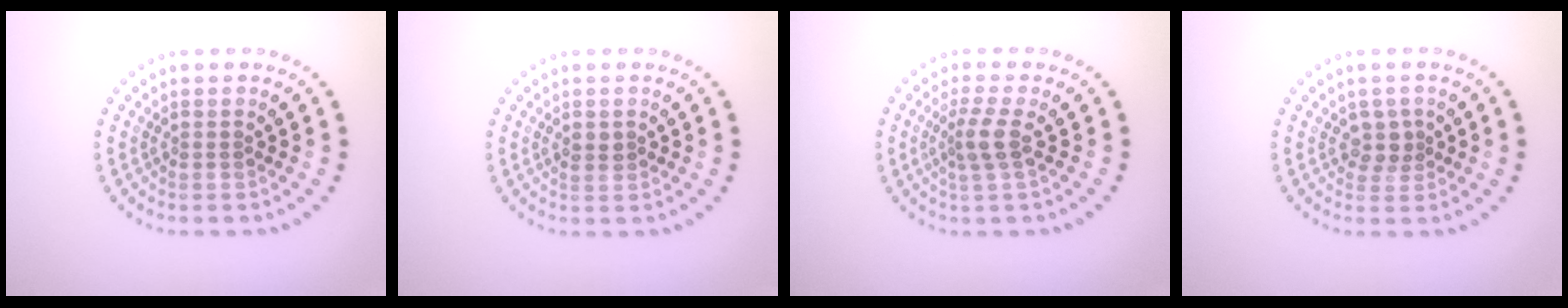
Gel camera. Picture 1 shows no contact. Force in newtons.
{"total": 1.2, "press": 1.2, "slide": 0.2}
{"total": 2.5, "press": 1.9, "slide": 1.5}
{"total": 1.9, "press": 1.5, "slide": 1.2}